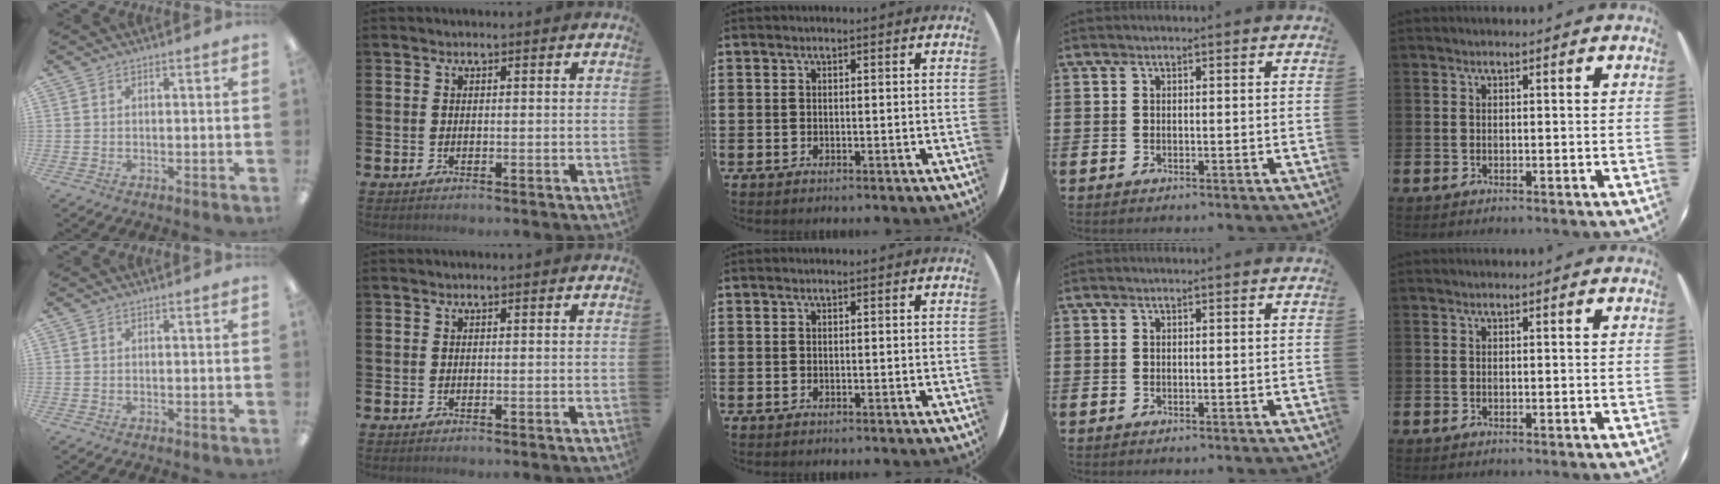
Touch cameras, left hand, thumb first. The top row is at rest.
{}